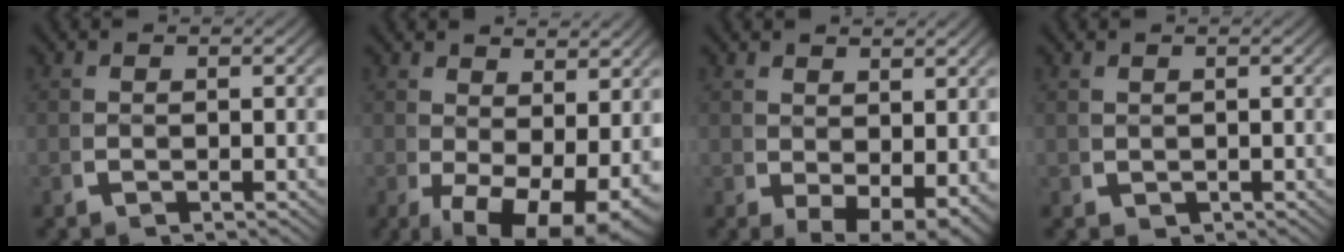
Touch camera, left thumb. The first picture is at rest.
{"total": 8.3, "force": [-1.7, 5.6, 5.9], "torque": [-0.105, -0.060, 0.005]}
{"total": 4.3, "force": [-0.6, 3.0, 3.0], "torque": [-0.056, -0.043, 0.018]}
{"total": 0.6, "force": [0.0, 0.6, -0.1], "torque": [-0.001, -0.005, 0.007]}